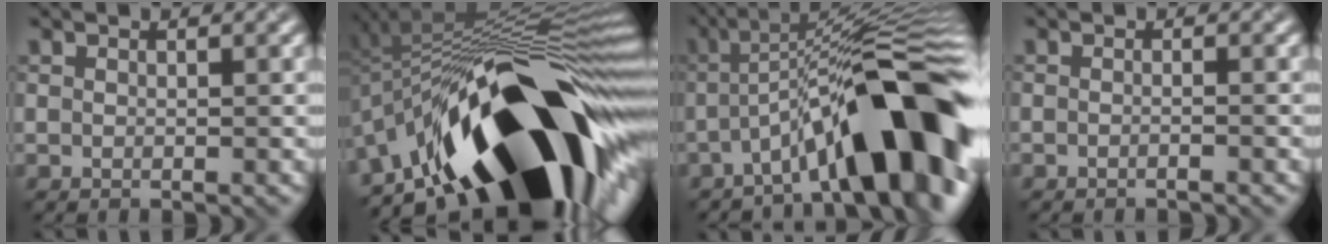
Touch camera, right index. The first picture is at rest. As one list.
[{"total": 18.6, "force": [-6.8, 7.3, 15.6], "torque": [-0.227, 0.015, -0.130]}, {"total": 12.8, "force": [-5.2, 3.2, 11.2], "torque": [-0.154, 0.018, -0.084]}, {"total": 1.0, "force": [-1.0, 0.1, 0.2], "torque": [0.000, -0.004, -0.020]}]